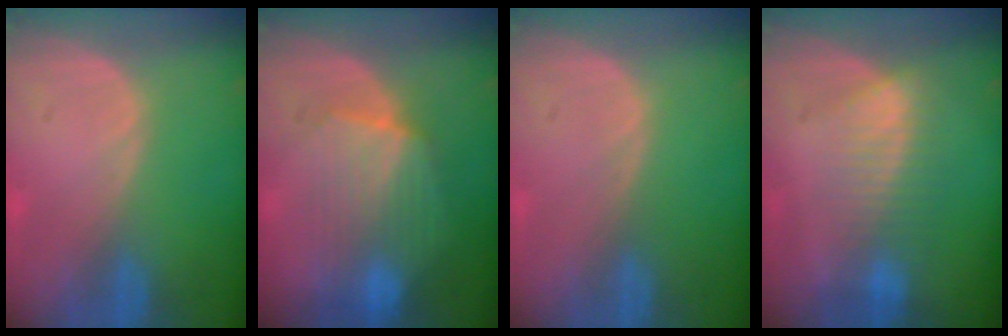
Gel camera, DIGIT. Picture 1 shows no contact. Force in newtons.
{"total": 8.0, "press": 7.9, "slide": 1.0}
{"total": 0.0}
{"total": 6.9, "press": 6.3, "slide": 2.7}